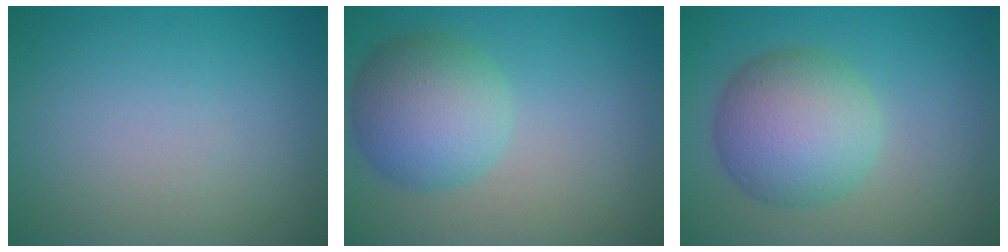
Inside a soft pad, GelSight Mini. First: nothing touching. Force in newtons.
{"total": 6.1, "press": 6.1, "slide": 0.3}
{"total": 6.9, "press": 6.9, "slide": 0.3}